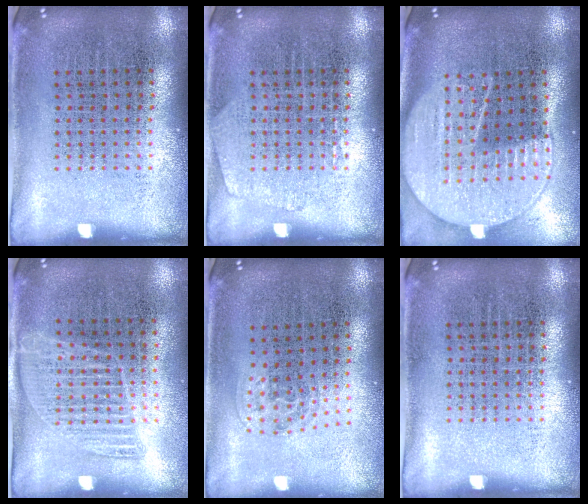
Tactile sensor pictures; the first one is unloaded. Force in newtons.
{"total": 1.0, "press": 1.0, "slide": 0.1}
{"total": 2.1, "press": 1.9, "slide": 0.9}
{"total": 1.1, "press": 1.0, "slide": 0.5}
{"total": 1.1, "press": 0.7, "slide": 0.8}
{"total": 0.0}